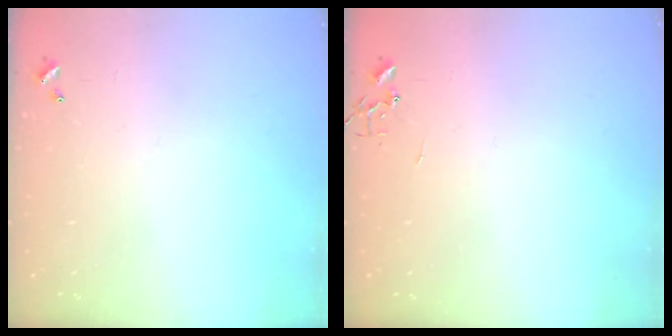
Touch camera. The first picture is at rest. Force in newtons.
{"total": 0.0}